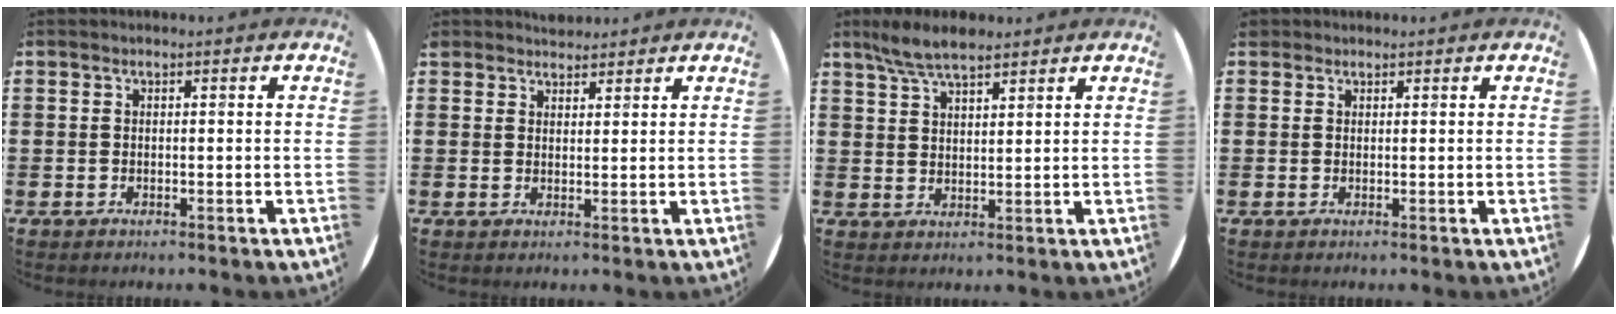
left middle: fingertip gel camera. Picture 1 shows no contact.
{"total": 2.4, "force": [2.3, 0.6, -0.2], "torque": [-0.002, 0.000, 0.044]}
{"total": 5.6, "force": [4.8, 1.2, 2.6], "torque": [-0.062, -0.006, 0.088]}
{"total": 0.8, "force": [0.7, 0.3, -0.1], "torque": [0.000, 0.002, 0.014]}